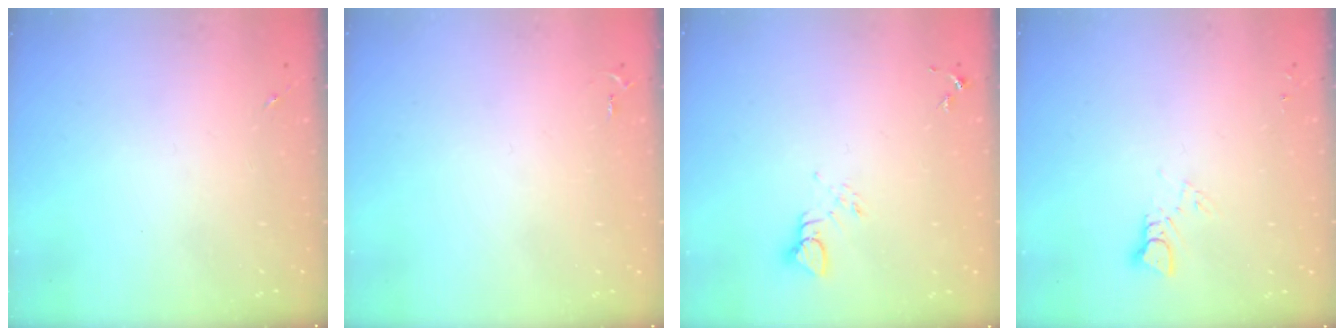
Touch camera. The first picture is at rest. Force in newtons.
{"total": 2.6, "press": 2.6, "slide": 0.4}
{"total": 3.8, "press": 3.7, "slide": 0.4}
{"total": 2.9, "press": 2.9, "slide": 0.2}